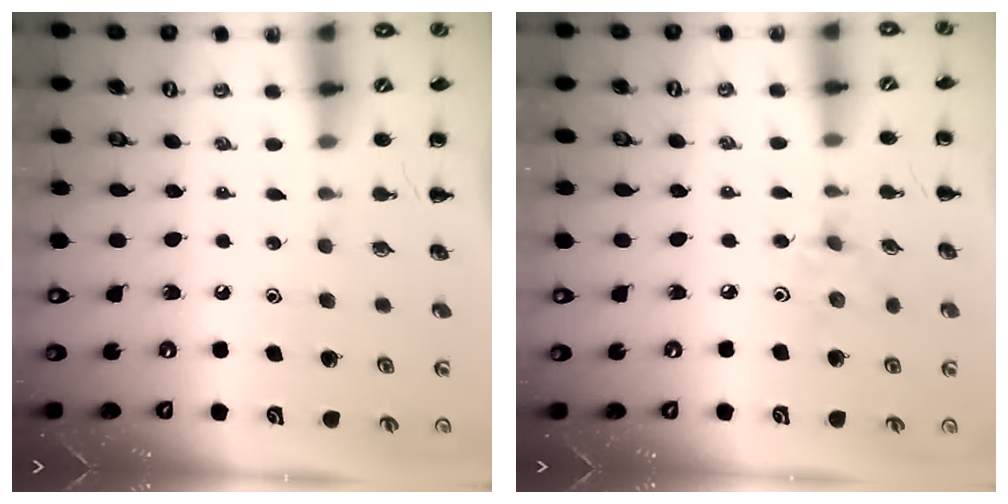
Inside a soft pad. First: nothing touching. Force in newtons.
{"total": 2.9, "press": 2.7, "slide": 0.9}